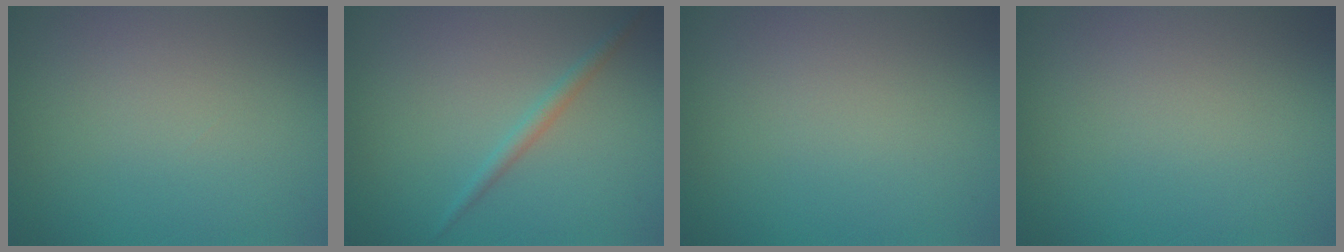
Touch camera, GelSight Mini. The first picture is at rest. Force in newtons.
{"total": 1.3, "press": 1.3, "slide": 0.0}
{"total": 0.0}
{"total": 0.0}